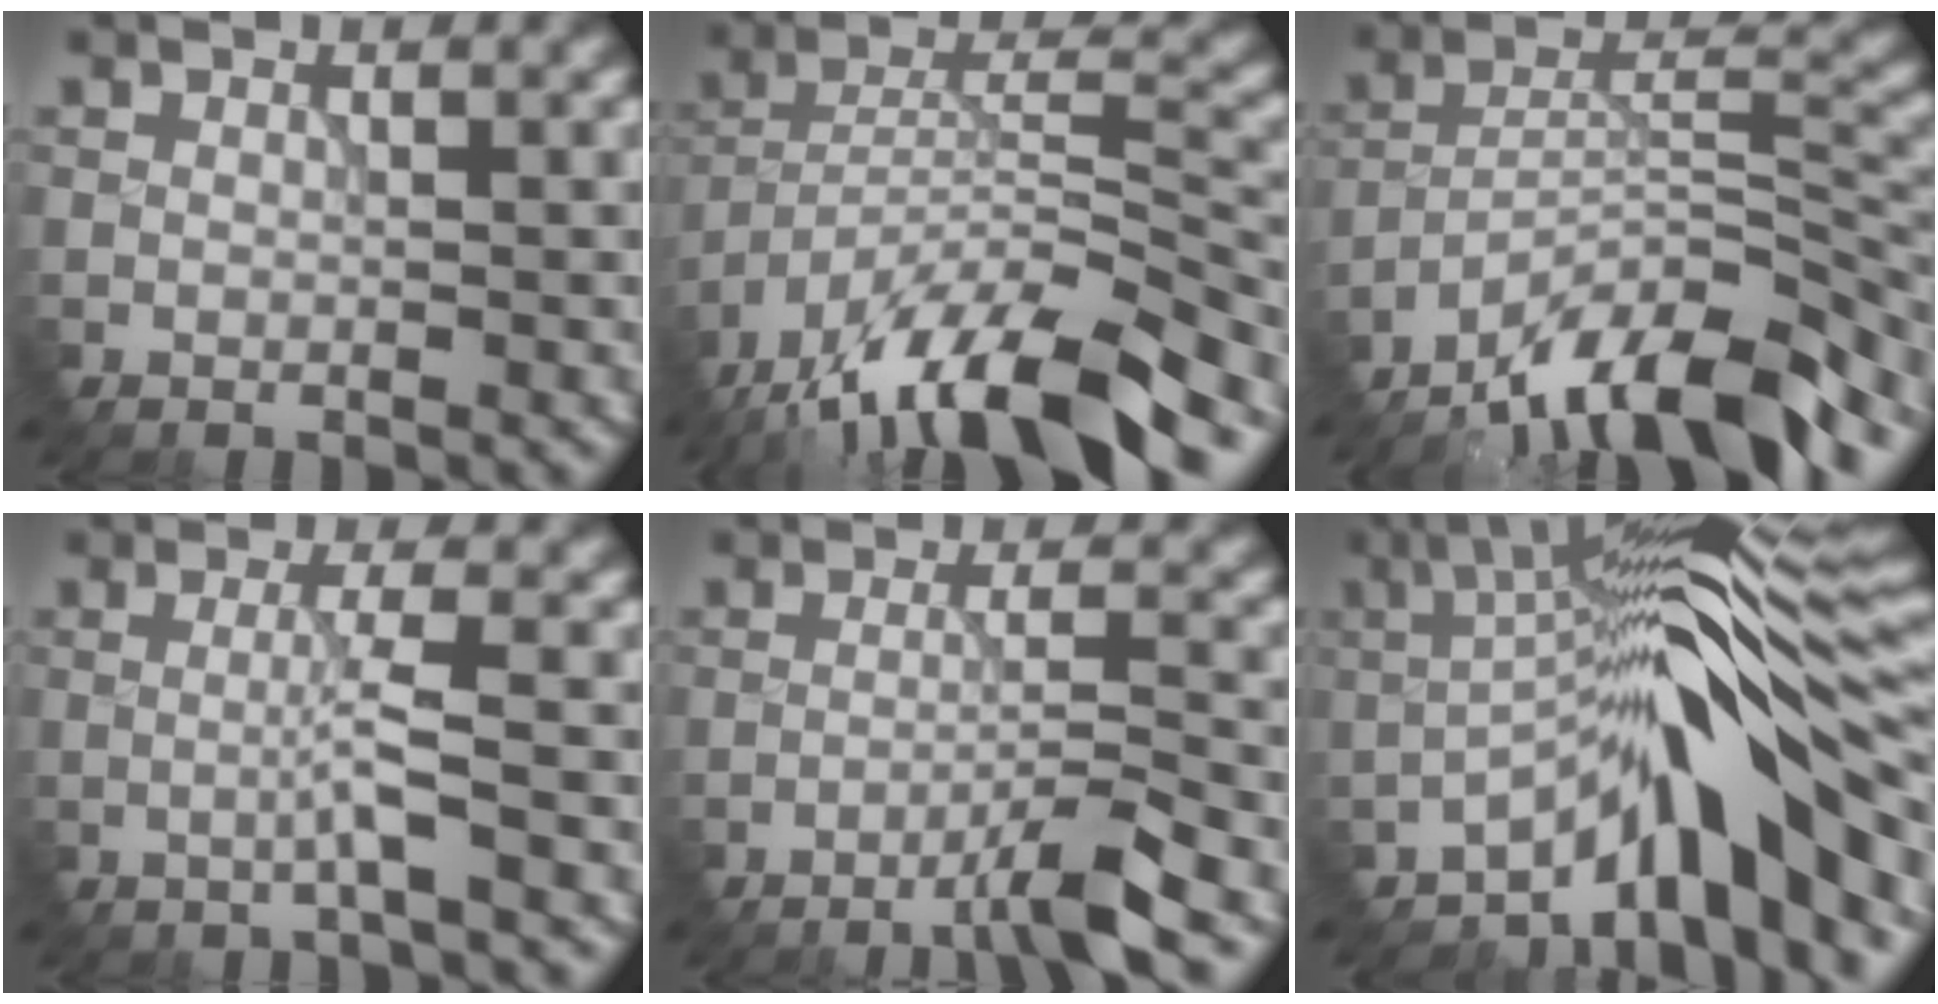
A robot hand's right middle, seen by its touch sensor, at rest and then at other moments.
{"total": 15.4, "force": [-12.0, 3.8, 8.9], "torque": [-0.175, 0.011, -0.199]}
{"total": 12.3, "force": [-9.8, 2.7, 7.0], "torque": [-0.119, 0.017, -0.175]}
{"total": 2.5, "force": [-0.6, 0.0, 2.5], "torque": [-0.052, -0.003, -0.015]}
{"total": 4.0, "force": [-2.5, -0.1, 3.1], "torque": [-0.046, 0.011, -0.060]}
{"total": 10.4, "force": [-4.4, 2.3, 9.1], "torque": [-0.117, 0.025, -0.083]}